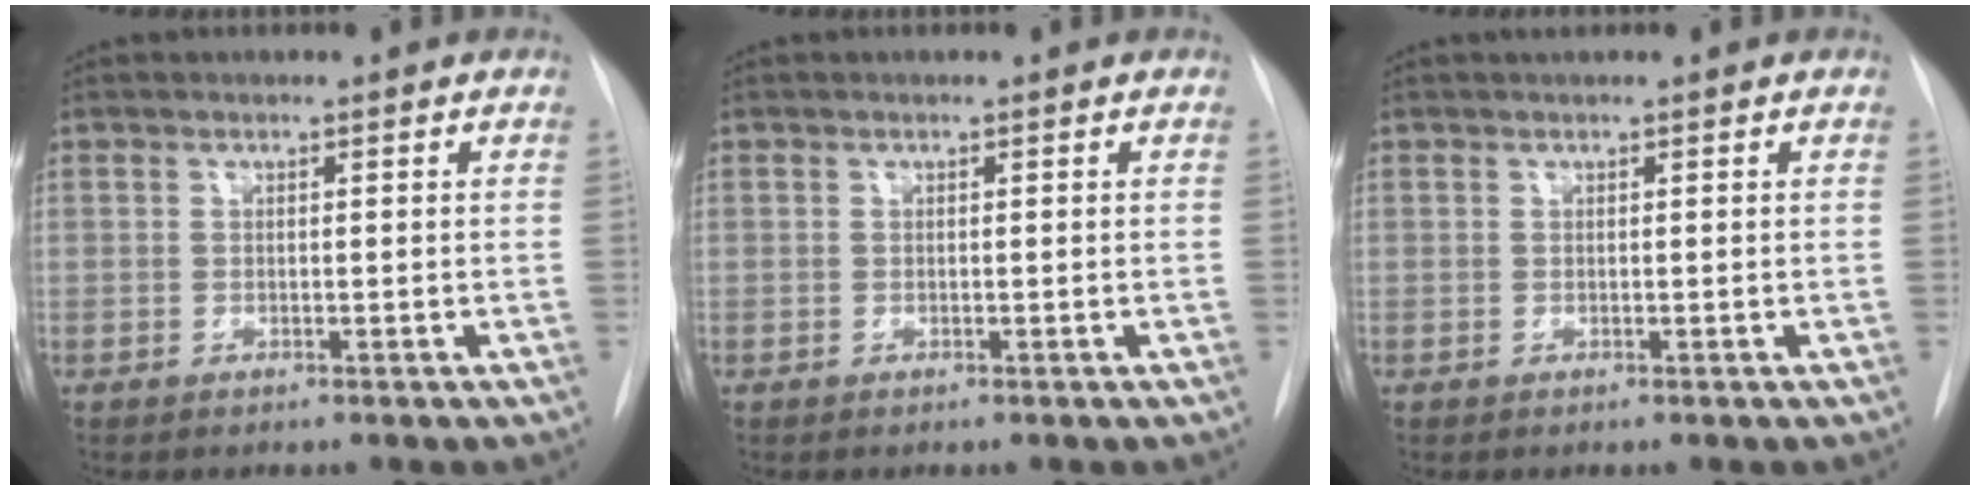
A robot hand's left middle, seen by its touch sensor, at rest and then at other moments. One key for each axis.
{"total": 0.0}
{"total": 0.9, "fx": 0.8, "fy": 0.0, "fz": 0.4, "tx": -0.006, "ty": 0.016, "tz": 0.014}